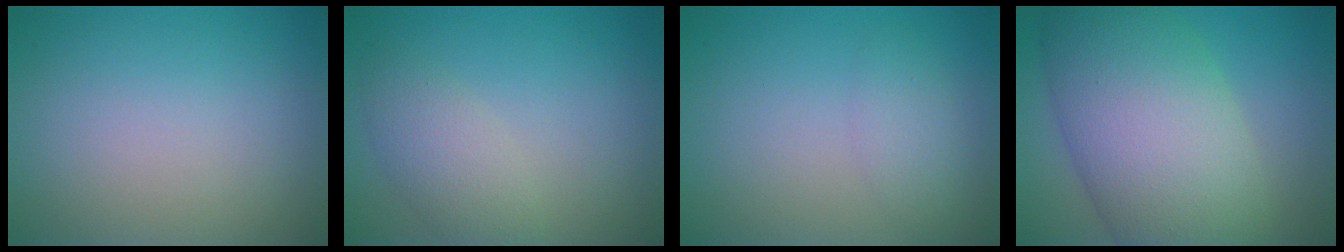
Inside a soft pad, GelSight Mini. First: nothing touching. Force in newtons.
{"total": 2.9, "press": 2.9, "slide": 0.2}
{"total": 1.8, "press": 1.8, "slide": 0.0}
{"total": 12.6, "press": 12.6, "slide": 0.5}